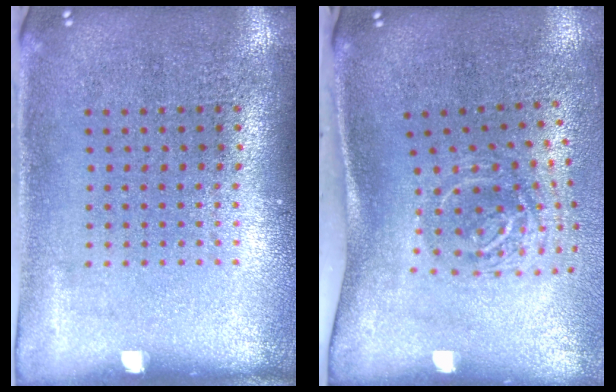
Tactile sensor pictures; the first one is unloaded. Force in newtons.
{"total": 2.0, "press": 1.3, "slide": 1.5}